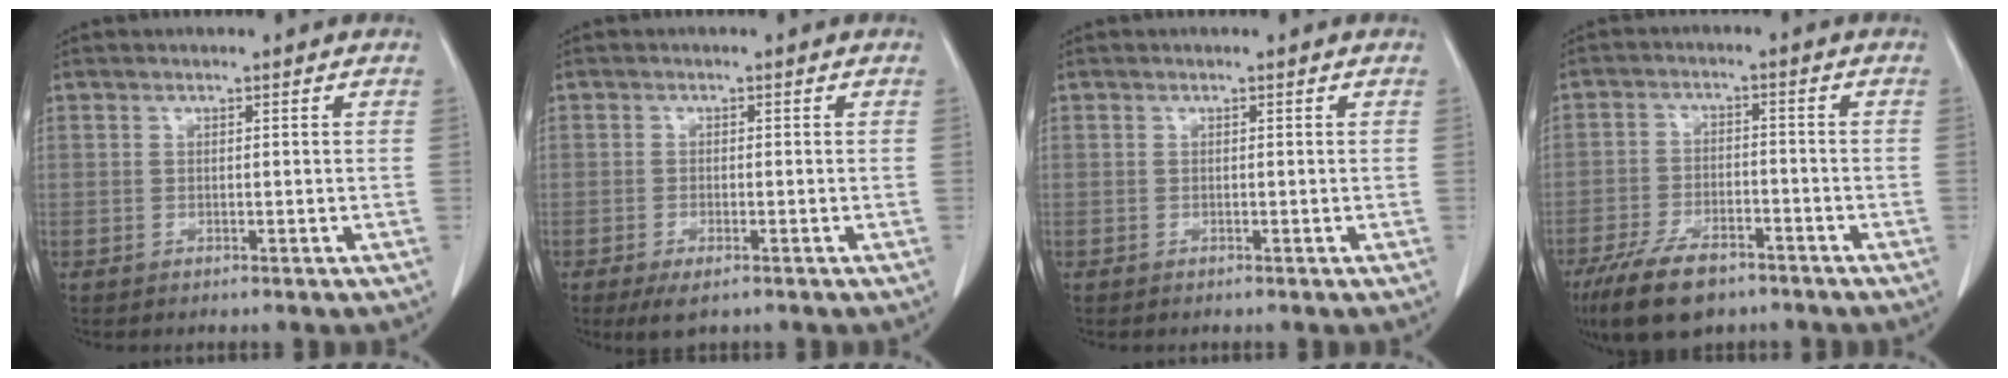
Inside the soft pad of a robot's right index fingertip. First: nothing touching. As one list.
[{"total": 3.1, "force": [-1.9, 1.0, 2.3], "torque": [-0.041, -0.005, -0.025]}, {"total": 0.0}, {"total": 9.7, "force": [-6.9, 3.9, 5.6], "torque": [-0.108, -0.012, -0.120]}]